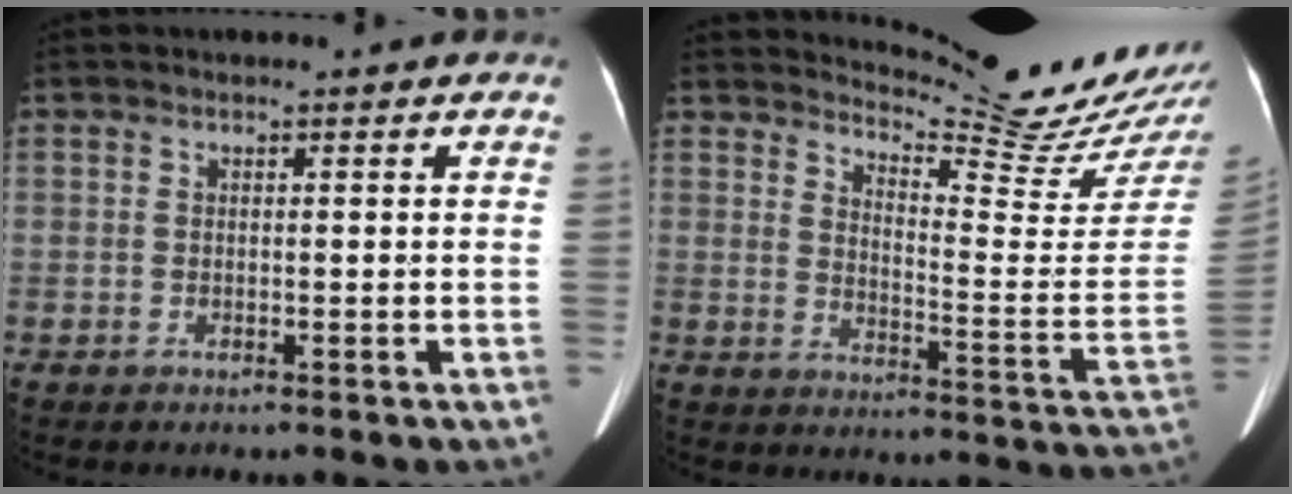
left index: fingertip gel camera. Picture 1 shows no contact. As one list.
[{"total": 17.4, "force": [16.8, -1.6, 4.3], "torque": [-0.074, -0.125, 0.209]}]